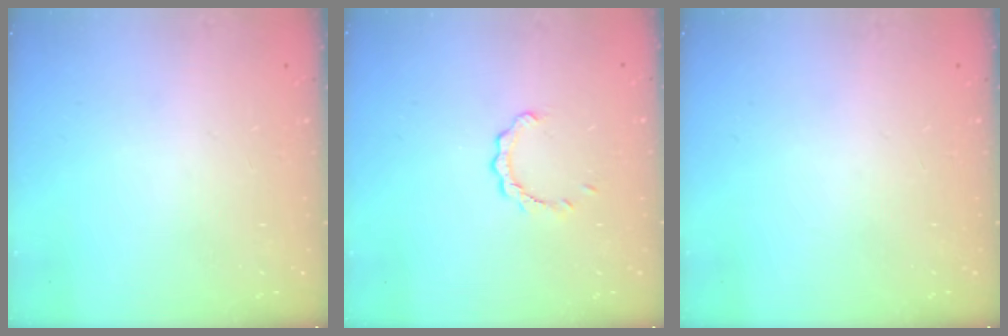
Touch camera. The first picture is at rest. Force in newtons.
{"total": 2.7, "press": 2.7, "slide": 0.3}
{"total": 0.0}